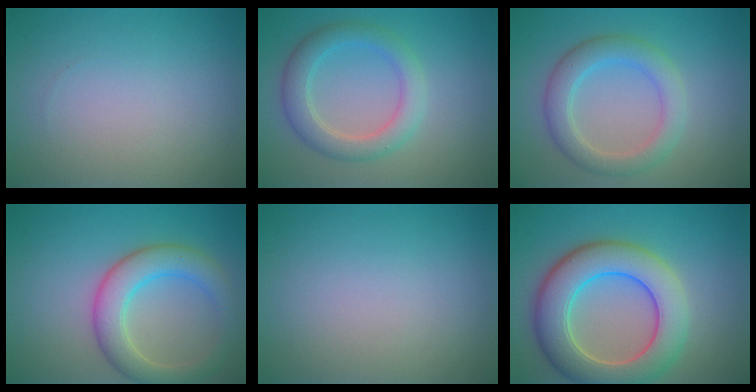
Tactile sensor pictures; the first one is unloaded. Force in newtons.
{"total": 3.8, "press": 3.8, "slide": 0.0}
{"total": 4.0, "press": 4.0, "slide": 0.3}
{"total": 5.2, "press": 5.2, "slide": 0.1}
{"total": 0.0}
{"total": 8.6, "press": 8.6, "slide": 0.7}